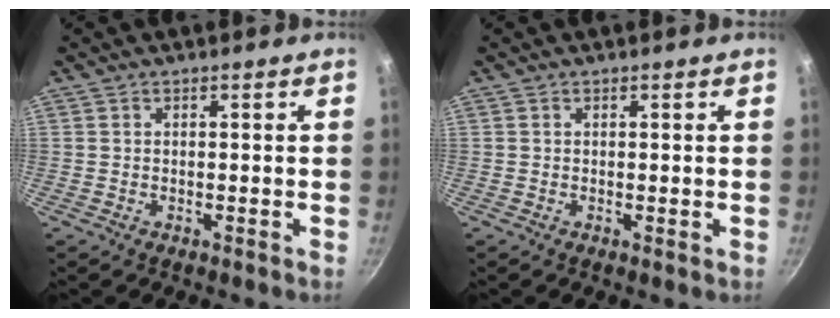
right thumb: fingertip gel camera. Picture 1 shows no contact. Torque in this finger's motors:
{"motor_torque": [2.68, 2.25, -0.28, -0.06, 0.04]}